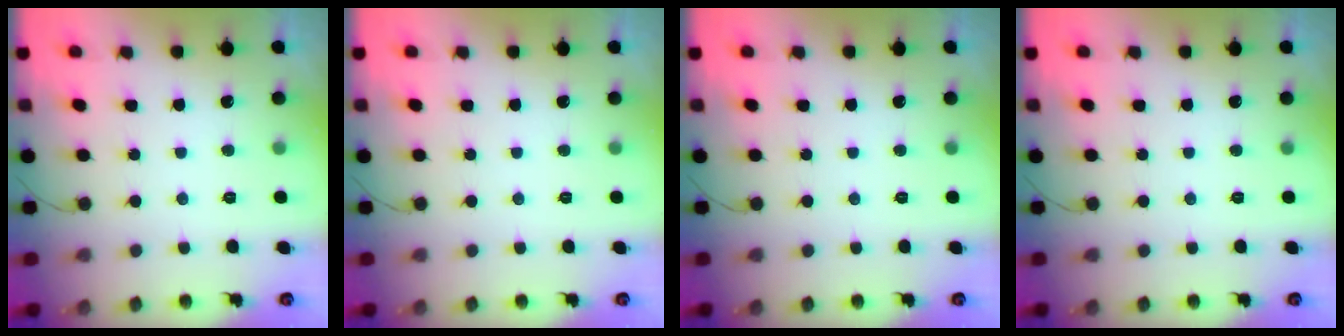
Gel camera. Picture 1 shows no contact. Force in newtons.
{"total": 0.0}
{"total": 0.0}
{"total": 0.0}